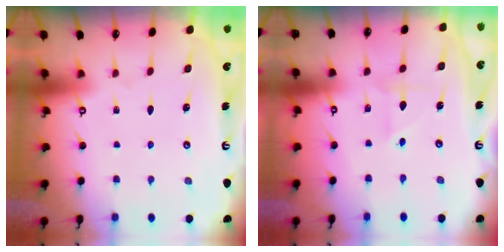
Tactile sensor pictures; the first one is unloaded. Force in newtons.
{"total": 3.4, "press": 3.4, "slide": 0.4}